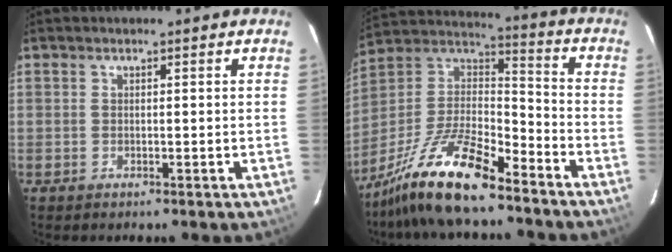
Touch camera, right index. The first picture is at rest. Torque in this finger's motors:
{"motor_torque": [1.03, -0.88, 0.35, 0.03]}